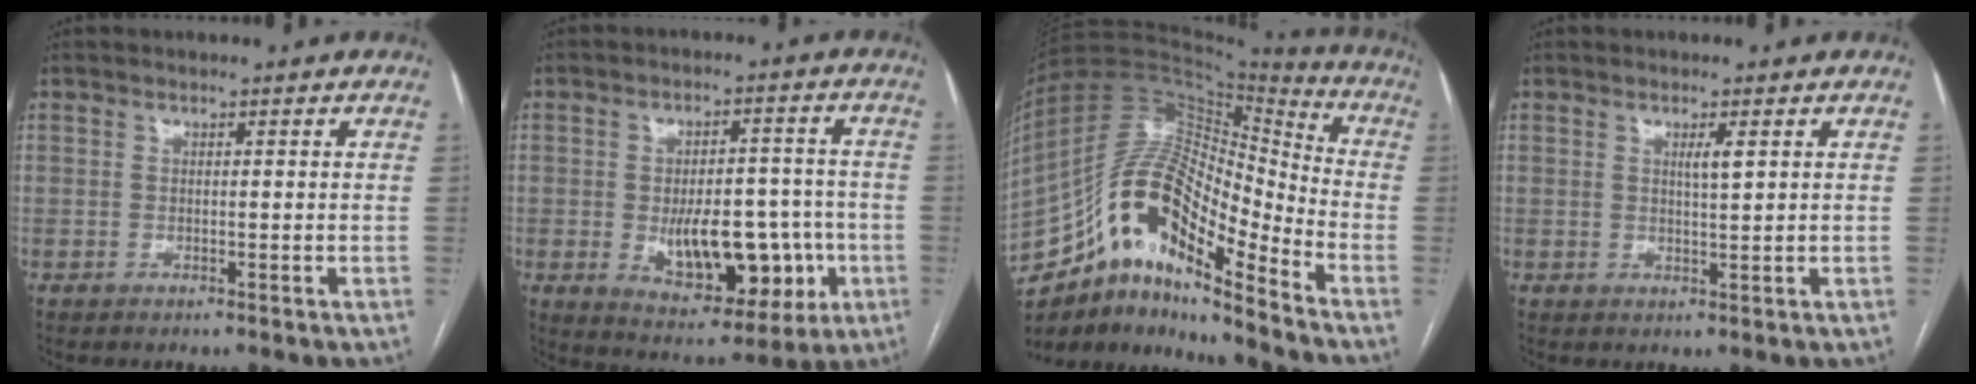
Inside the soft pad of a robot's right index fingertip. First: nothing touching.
{"total": 14.4, "force": [-3.0, 7.2, 12.1], "torque": [-0.174, 0.011, -0.027]}
{"total": 19.2, "force": [-11.7, 5.2, 14.3], "torque": [-0.265, 0.040, -0.200]}
{"total": 2.0, "force": [0.8, 0.0, 1.8], "torque": [-0.034, -0.003, 0.014]}